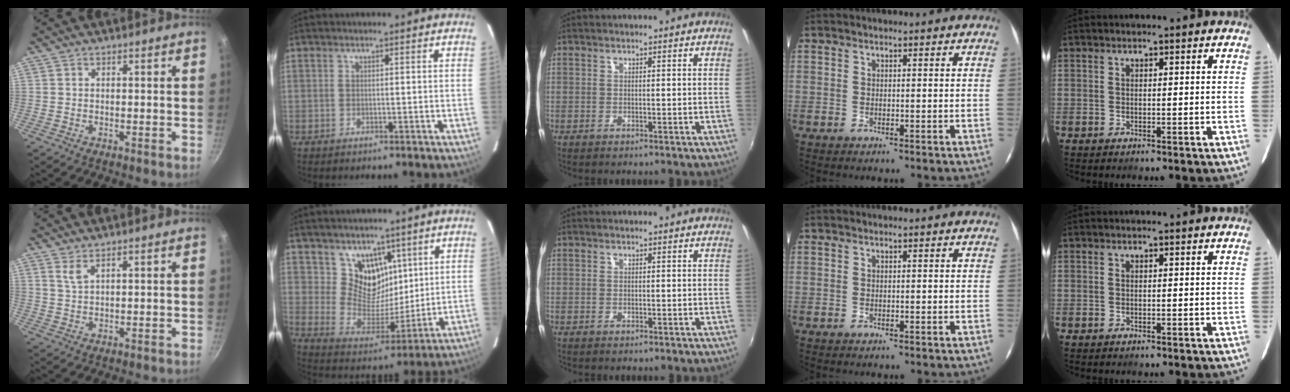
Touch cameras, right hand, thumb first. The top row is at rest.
{"thumb": {"total": 2.3, "force": [1.5, 0.7, 1.6], "torque": [-0.032, -0.009, 0.032]}, "index": {"total": 10.0, "force": [6.0, 7.3, 3.3], "torque": [-0.051, -0.016, 0.121]}}